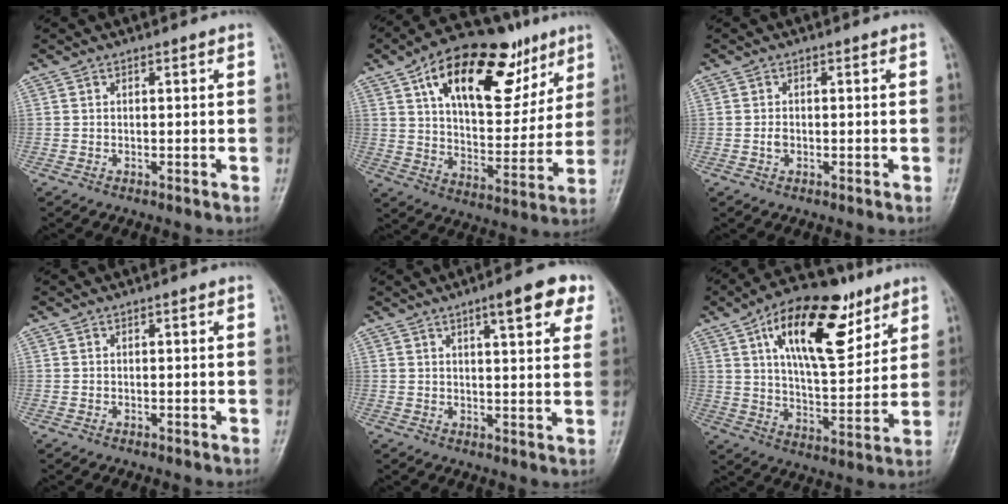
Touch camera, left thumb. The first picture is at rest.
{"total": 25.2, "force": [13.0, 12.6, 17.5], "torque": [-0.231, -0.018, 0.209]}
{"total": 1.3, "force": [-0.2, 0.9, 0.9], "torque": [-0.014, 0.002, -0.004]}
{"total": 0.0}
{"total": 9.1, "force": [5.0, 2.3, 7.2], "torque": [-0.073, -0.012, 0.061]}
{"total": 20.6, "force": [10.0, 9.3, 15.4], "torque": [-0.207, -0.032, 0.165]}